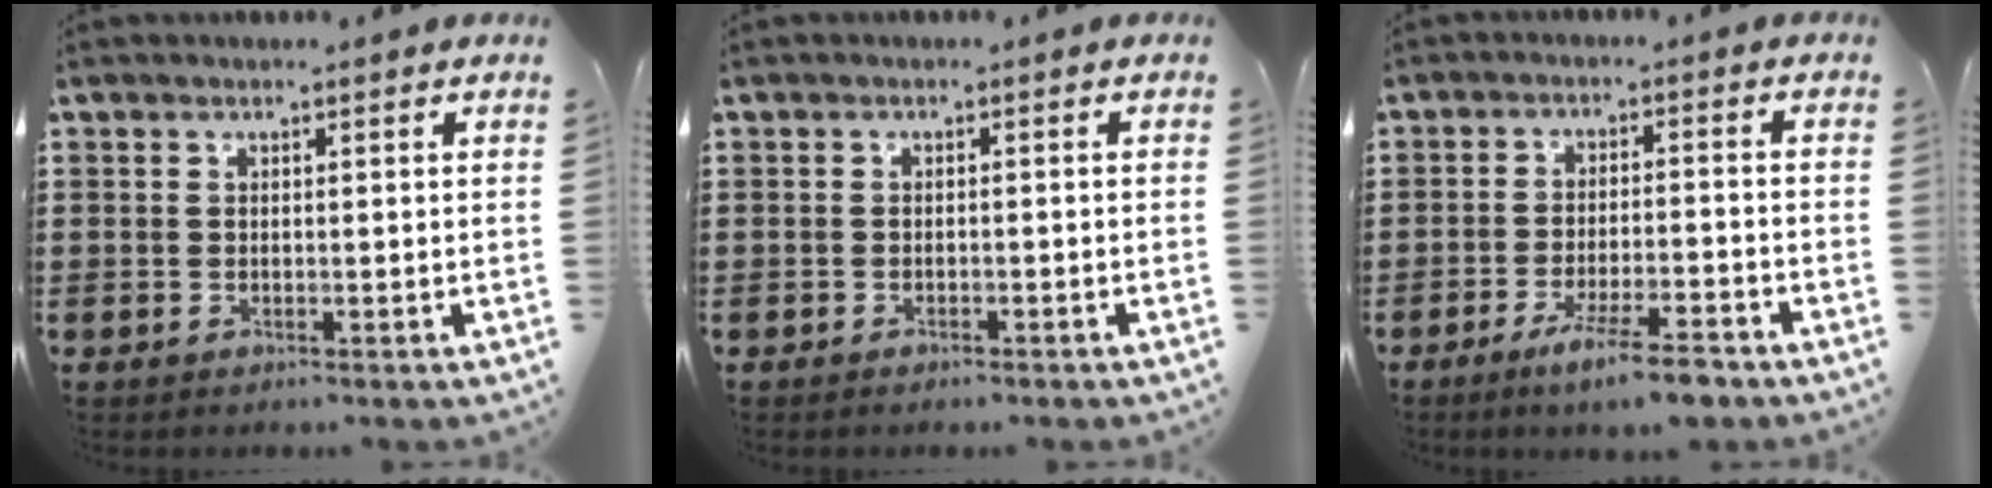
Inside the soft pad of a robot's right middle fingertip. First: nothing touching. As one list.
[{"total": 0.9, "force": [-0.8, 0.2, 0.1], "torque": [-0.004, -0.002, -0.018]}, {"total": 6.6, "force": [-5.1, 0.4, 4.2], "torque": [-0.070, -0.006, -0.090]}]